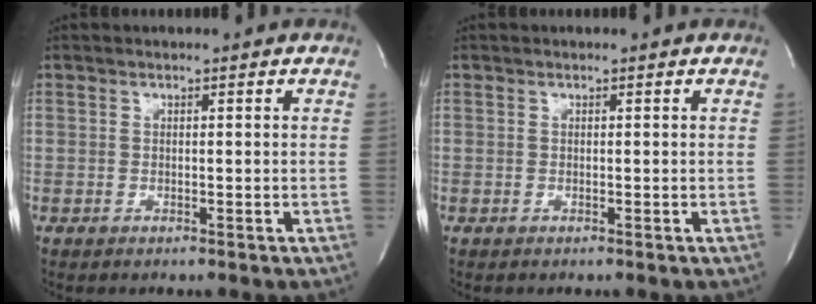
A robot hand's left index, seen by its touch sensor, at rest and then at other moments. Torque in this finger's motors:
{"motor_torque": [-0.01, 0.00, 0.00, 0.00]}